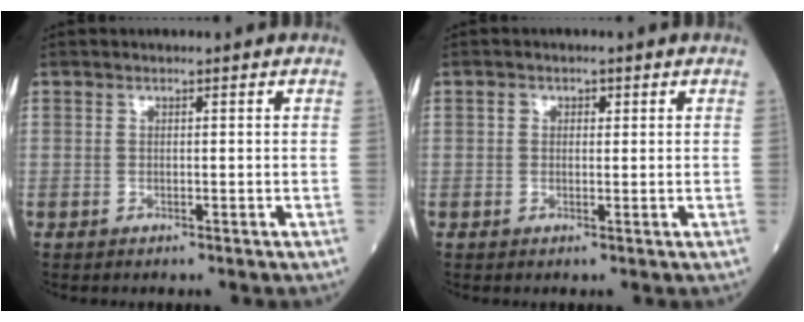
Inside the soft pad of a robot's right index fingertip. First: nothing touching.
{"total": 1.6, "force": [0.5, 1.2, 0.9], "torque": [-0.014, 0.008, 0.006]}